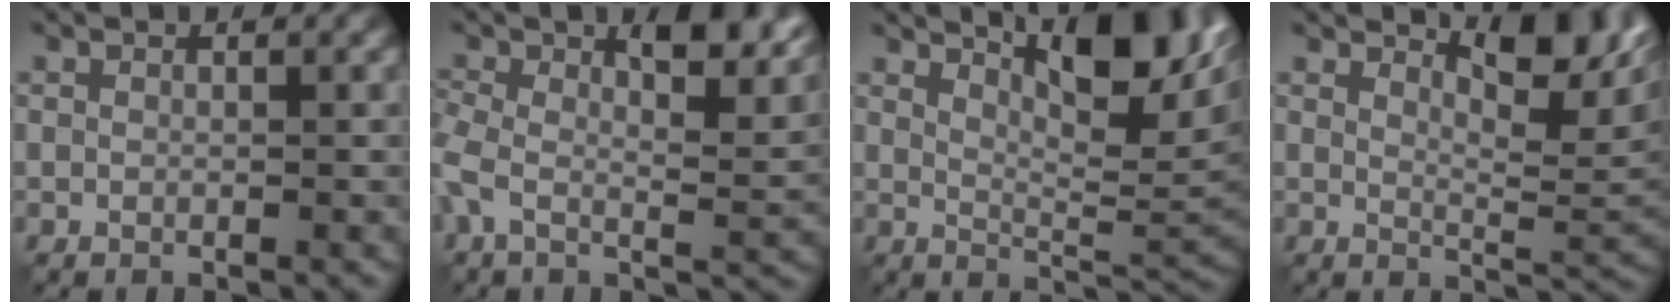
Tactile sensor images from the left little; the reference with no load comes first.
{"total": 8.0, "force": [2.5, 3.1, 6.9], "torque": [-0.127, 0.002, 0.028]}
{"total": 11.0, "force": [5.3, 3.1, 9.1], "torque": [-0.132, 0.013, 0.083]}
{"total": 6.7, "force": [3.8, 1.7, 5.2], "torque": [-0.068, 0.000, 0.061]}